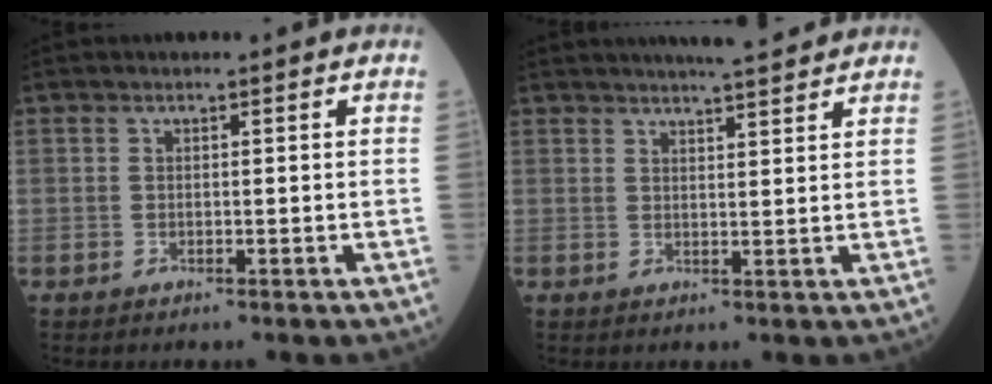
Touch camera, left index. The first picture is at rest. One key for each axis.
{"total": 7.1, "fx": 6.4, "fy": 0.5, "fz": 3.0, "tx": -0.047, "ty": 0.017, "tz": 0.087}